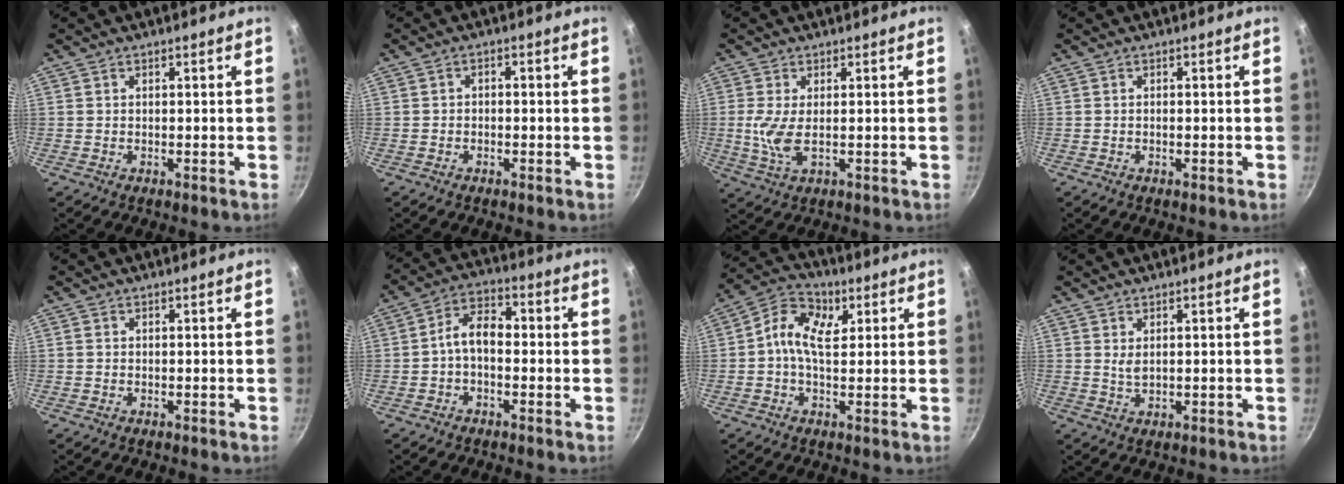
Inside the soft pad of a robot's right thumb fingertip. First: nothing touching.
{"total": 1.3, "force": [-0.6, 0.9, 0.8], "torque": [-0.018, 0.008, -0.013]}
{"total": 5.4, "force": [0.2, 2.1, 4.9], "torque": [-0.112, -0.008, 0.007]}
{"total": 0.6, "force": [-0.2, 0.1, 0.5], "torque": [-0.009, 0.003, -0.005]}
{"total": 0.0}
{"total": 6.7, "force": [-1.0, 4.1, 5.2], "torque": [-0.077, 0.031, -0.032]}
{"total": 8.5, "force": [1.8, 5.3, 6.3], "torque": [-0.103, 0.011, 0.014]}
{"total": 1.9, "force": [0.6, 0.8, 1.6], "torque": [-0.029, -0.008, 0.013]}